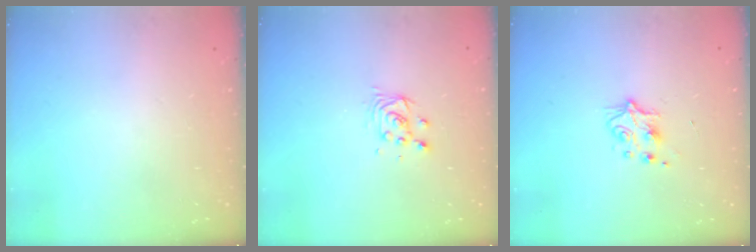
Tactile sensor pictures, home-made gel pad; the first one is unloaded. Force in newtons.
{"total": 4.0, "press": 4.0, "slide": 0.3}
{"total": 5.5, "press": 5.4, "slide": 0.7}